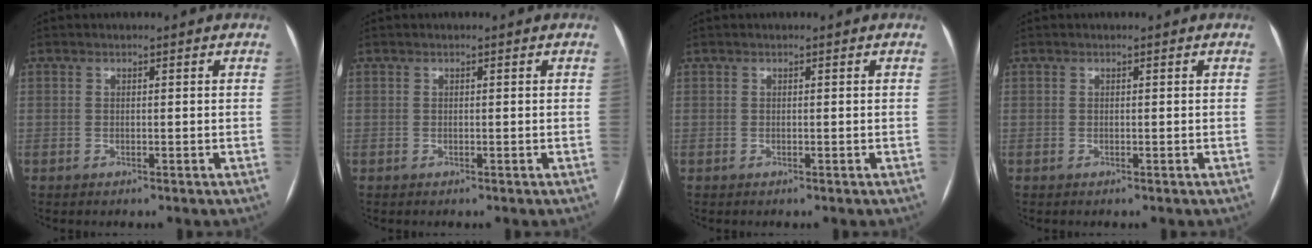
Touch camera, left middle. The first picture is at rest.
{"total": 0.0}
{"total": 0.0}
{"total": 0.0}